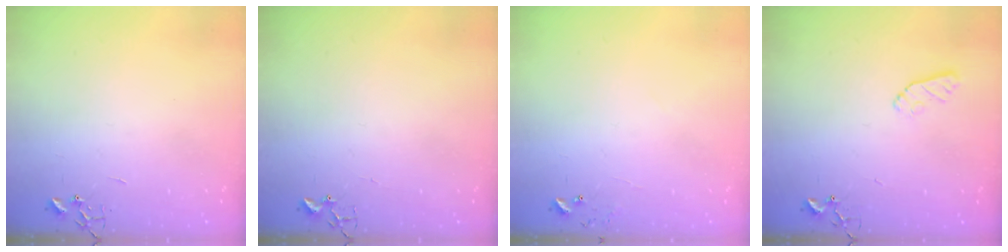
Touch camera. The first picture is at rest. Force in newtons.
{"total": 1.7, "press": 1.6, "slide": 0.2}
{"total": 6.3, "press": 6.3, "slide": 0.5}
{"total": 7.2, "press": 7.1, "slide": 0.8}